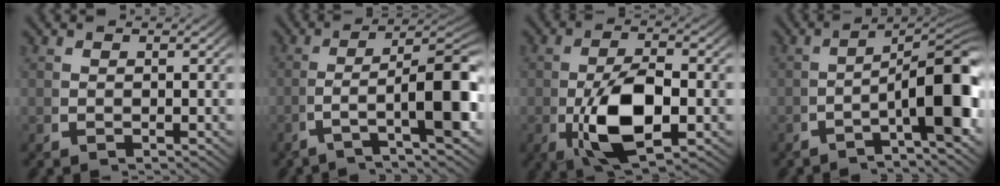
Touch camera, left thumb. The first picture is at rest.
{"total": 10.8, "force": [-2.3, 4.2, 9.6], "torque": [-0.162, -0.019, -0.029]}
{"total": 10.1, "force": [-1.8, 5.4, 8.3], "torque": [-0.189, -0.039, -0.009]}
{"total": 11.0, "force": [-1.8, 4.7, 9.8], "torque": [-0.137, -0.029, -0.024]}